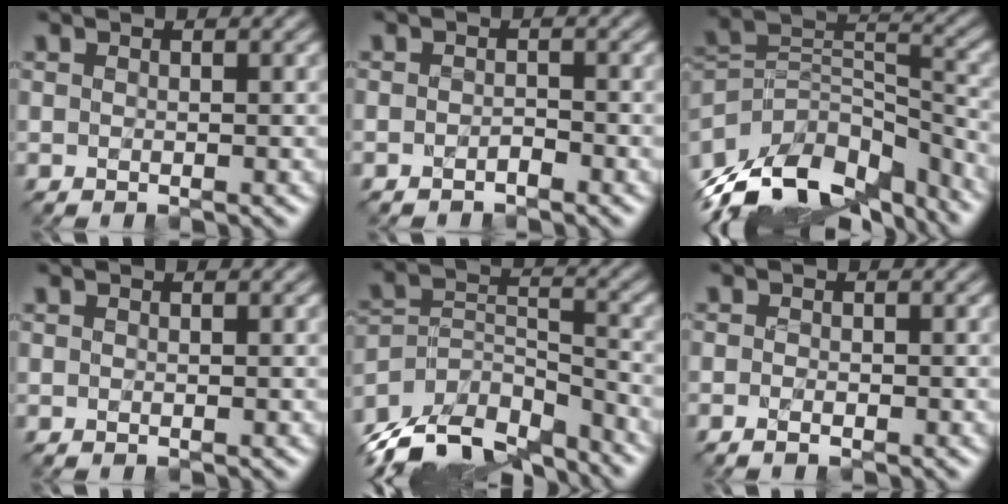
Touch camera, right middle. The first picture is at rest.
{"total": 0.7, "force": [-0.7, -0.1, 0.0], "torque": [-0.003, -0.004, -0.010]}
{"total": 13.5, "force": [-9.8, 6.8, 6.4], "torque": [-0.164, 0.010, -0.157]}
{"total": 0.0}
{"total": 11.0, "force": [-9.5, 4.3, 3.4], "torque": [-0.076, -0.004, -0.152]}
{"total": 0.7, "force": [-0.6, 0.1, 0.3], "torque": [-0.007, -0.008, -0.007]}